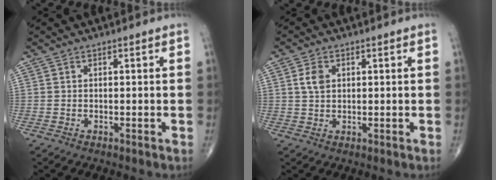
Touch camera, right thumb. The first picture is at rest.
{"total": 3.4, "force": [0.9, 2.3, 2.3], "torque": [-0.040, 0.000, 0.019]}